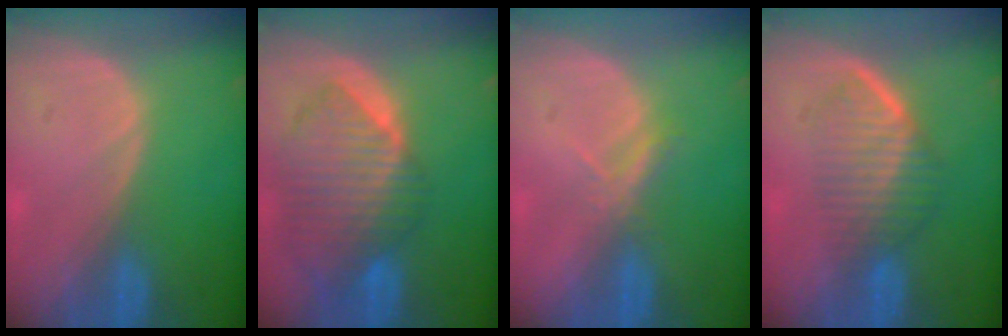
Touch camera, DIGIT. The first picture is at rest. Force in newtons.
{"total": 10.5, "press": 9.1, "slide": 5.2}
{"total": 2.3, "press": 2.1, "slide": 0.9}
{"total": 6.9, "press": 6.0, "slide": 3.4}